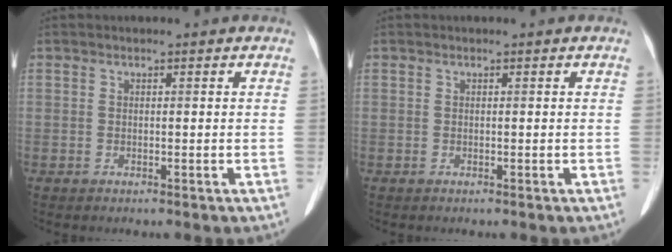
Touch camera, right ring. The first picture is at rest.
{"total": 0.0}